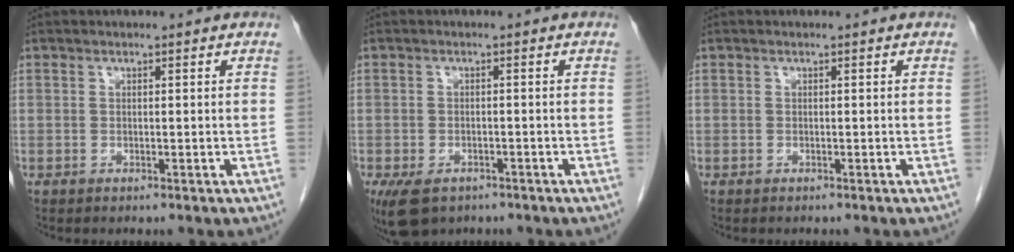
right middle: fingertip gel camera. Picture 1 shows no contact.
{"total": 6.1, "force": [-4.0, 3.5, 2.9], "torque": [-0.058, -0.008, -0.058]}
{"total": 0.6, "force": [-0.5, 0.2, 0.2], "torque": [-0.006, -0.001, -0.006]}